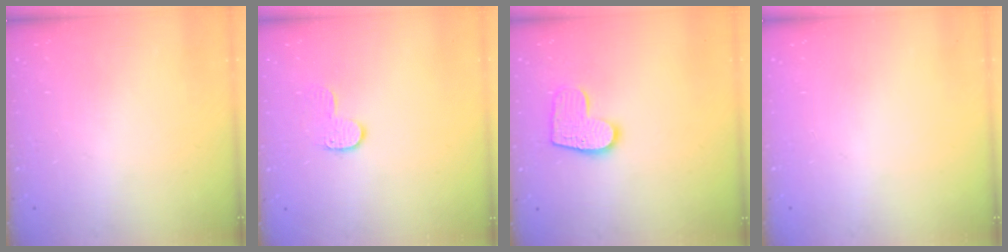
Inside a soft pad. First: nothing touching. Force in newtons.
{"total": 6.1, "press": 6.1, "slide": 0.2}
{"total": 10.8, "press": 10.8, "slide": 0.7}
{"total": 0.0}